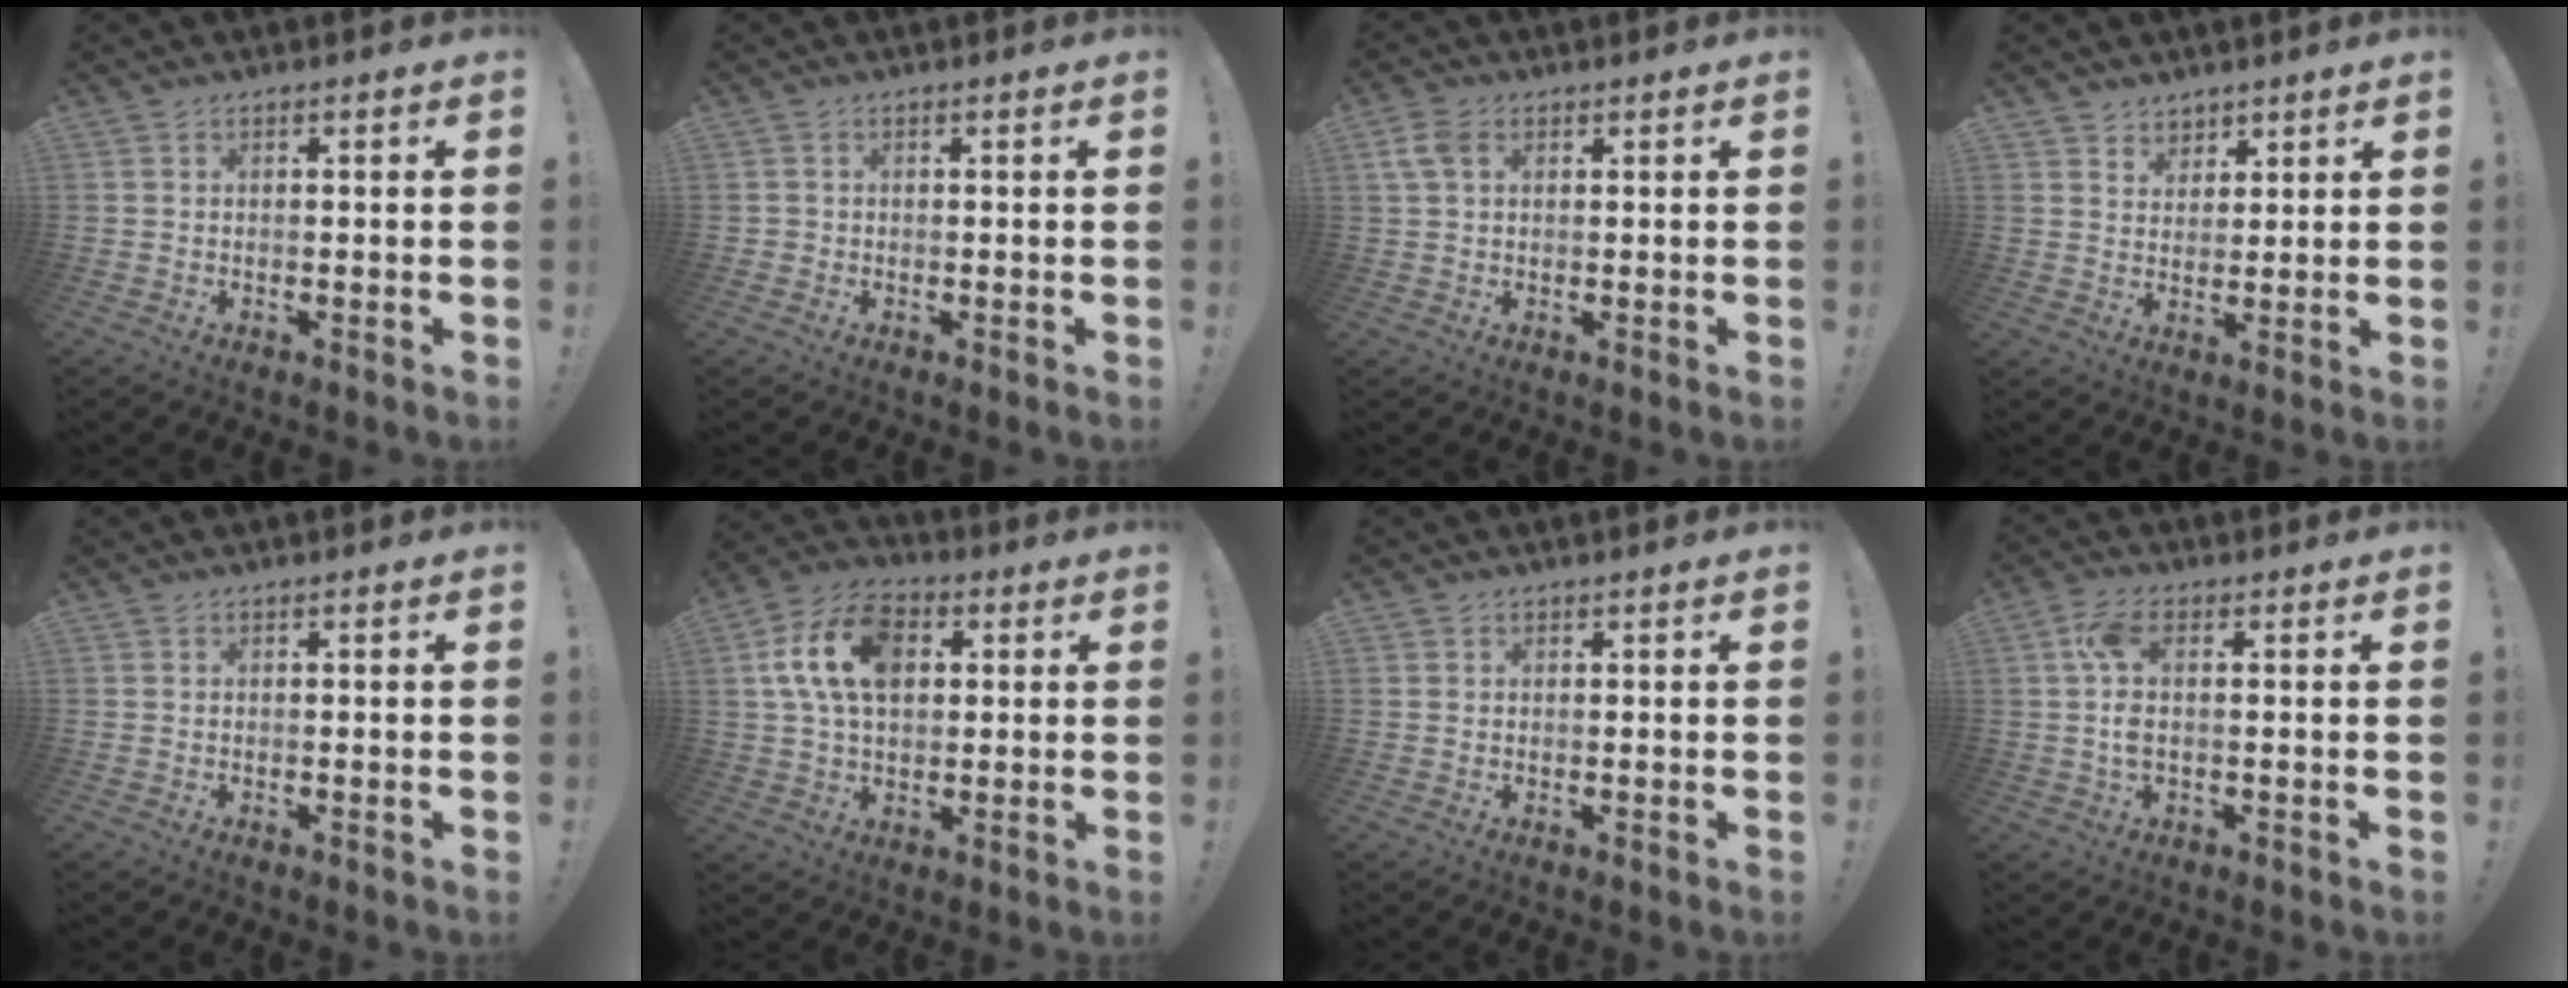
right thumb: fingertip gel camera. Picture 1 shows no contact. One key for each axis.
{"total": 1.0, "fx": -0.3, "fy": 0.9, "fz": 0.3, "tx": -0.005, "ty": 0.003, "tz": -0.005}
{"total": 5.2, "fx": 1.7, "fy": 3.3, "fz": 3.6, "tx": -0.079, "ty": 0.007, "tz": 0.034}
{"total": 5.2, "fx": 3.9, "fy": 3.4, "fz": -0.3, "tx": 0.016, "ty": -0.032, "tz": 0.072}
{"total": 0.0}
{"total": 15.1, "fx": 3.6, "fy": 10.2, "fz": 10.5, "tx": -0.185, "ty": 0.010, "tz": 0.069}
{"total": 0.6, "fx": 0.5, "fy": 0.5, "fz": 0.1, "tx": -0.002, "ty": 0.001, "tz": 0.009}
{"total": 6.6, "fx": 0.4, "fy": 2.8, "fz": 6.0, "tx": -0.129, "ty": -0.003, "tz": 0.007}